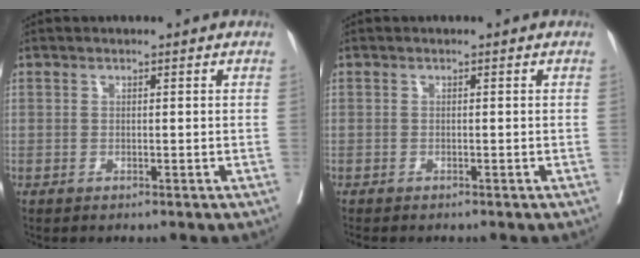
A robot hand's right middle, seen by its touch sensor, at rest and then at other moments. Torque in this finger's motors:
{"motor_torque": [0.95, -1.18, 0.10, 0.09]}